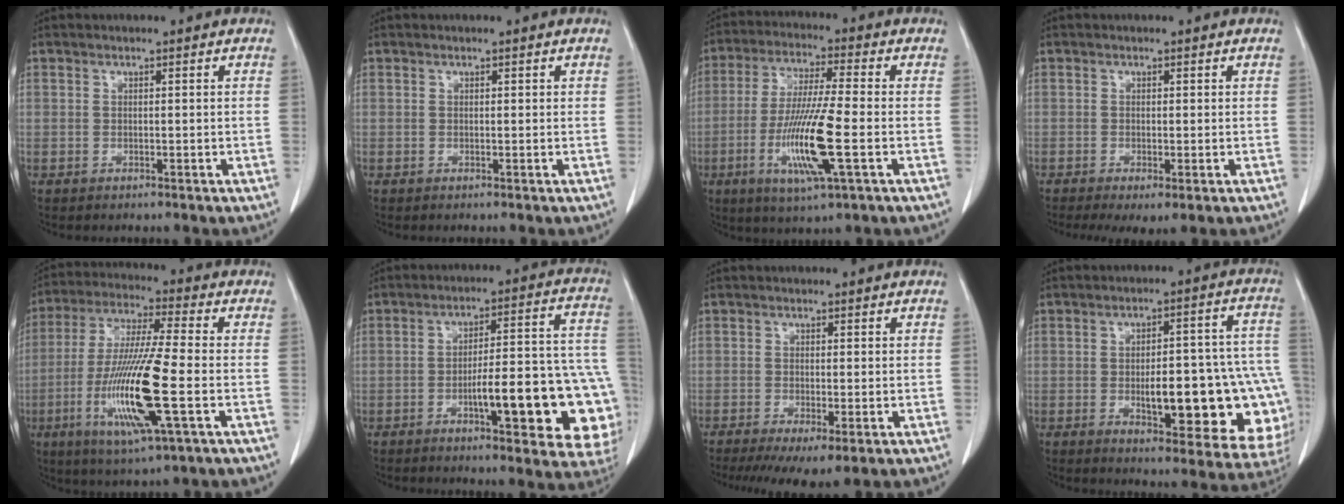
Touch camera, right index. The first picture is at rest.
{"total": 0.0}
{"total": 12.9, "force": [-3.5, 0.4, 12.4], "torque": [-0.248, -0.020, -0.069]}
{"total": 3.6, "force": [-1.8, 1.0, 3.0], "torque": [-0.048, -0.013, -0.026]}
{"total": 16.1, "force": [-4.2, 0.6, 15.5], "torque": [-0.318, -0.020, -0.080]}
{"total": 20.2, "force": [-5.9, 3.9, 18.9], "torque": [-0.159, 0.033, -0.065]}
{"total": 6.4, "force": [-3.9, 1.3, 4.9], "torque": [-0.073, -0.018, -0.063]}
{"total": 20.4, "force": [-4.1, 6.1, 19.1], "torque": [-0.157, 0.032, -0.029]}